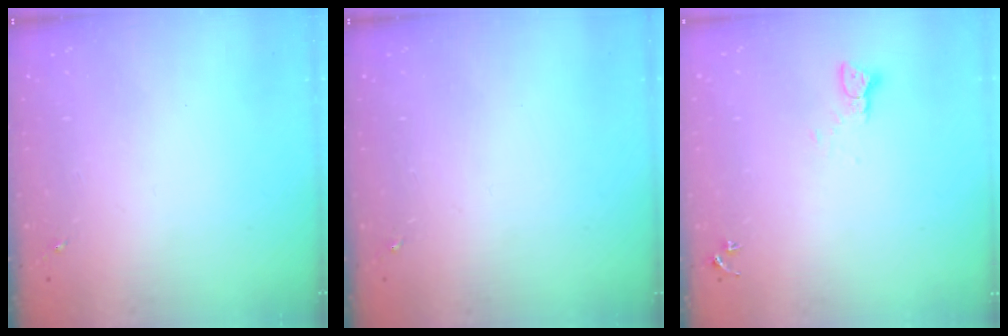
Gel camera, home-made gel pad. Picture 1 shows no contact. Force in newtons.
{"total": 0.0}
{"total": 2.1, "press": 2.1, "slide": 0.2}